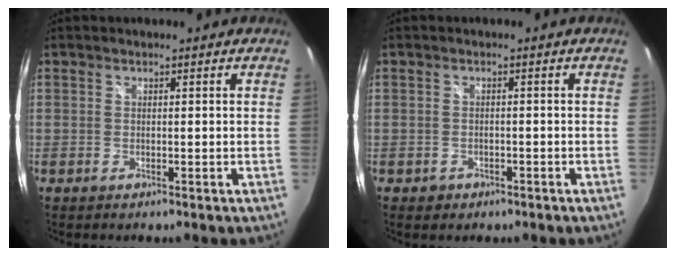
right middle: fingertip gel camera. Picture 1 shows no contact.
{"total": 2.2, "force": [-1.1, 1.7, 0.6], "torque": [-0.017, 0.001, -0.012]}